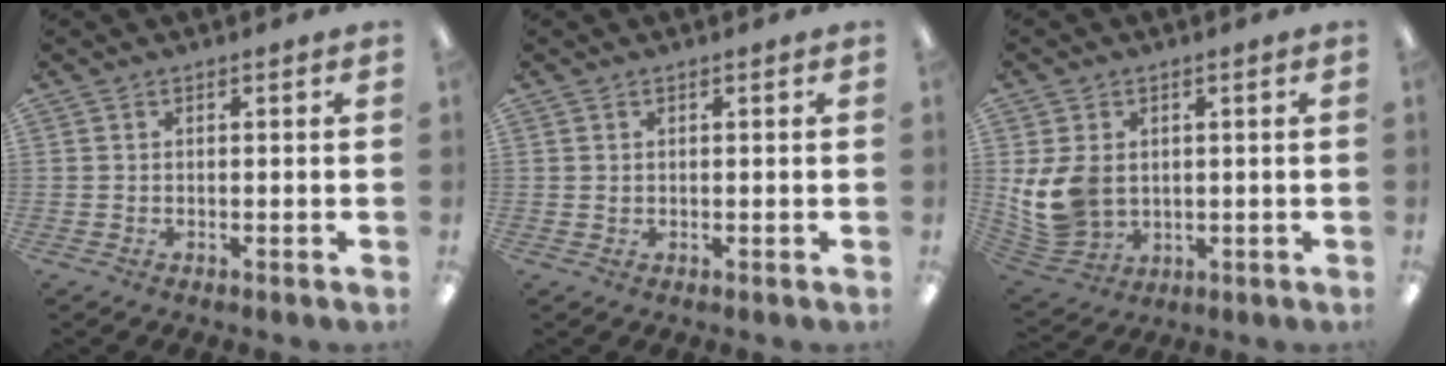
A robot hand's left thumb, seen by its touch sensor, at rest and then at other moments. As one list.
[{"total": 0.8, "force": [0.6, 0.4, 0.2], "torque": [-0.005, 0.000, 0.012]}, {"total": 10.6, "force": [1.2, 8.2, 6.5], "torque": [-0.160, 0.004, 0.027]}]